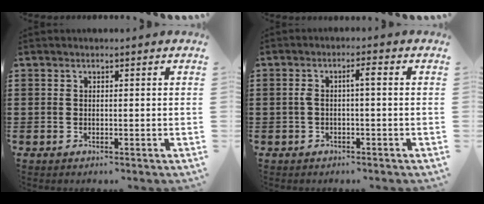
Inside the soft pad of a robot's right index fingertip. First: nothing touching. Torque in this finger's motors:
{"motor_torque": [0.73, -0.34, 0.22, 0.05]}